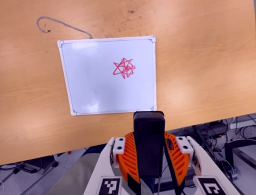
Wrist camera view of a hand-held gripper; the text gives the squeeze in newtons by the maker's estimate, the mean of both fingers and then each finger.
{"total": 9.9, "left": 8.2, "right": 11.6}